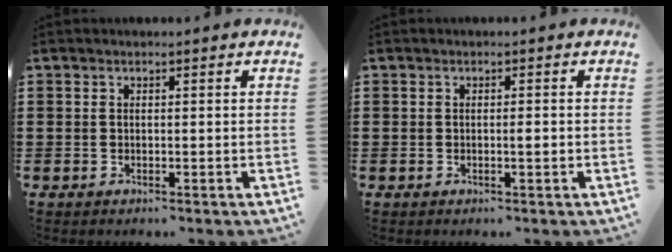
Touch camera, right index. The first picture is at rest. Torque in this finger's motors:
{"motor_torque": [0.88, 0.56, 0.02, 0.01]}